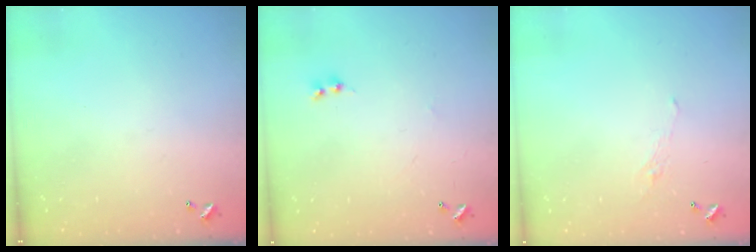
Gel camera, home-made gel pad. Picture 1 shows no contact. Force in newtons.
{"total": 1.5, "press": 1.4, "slide": 0.3}
{"total": 1.6, "press": 1.5, "slide": 0.7}